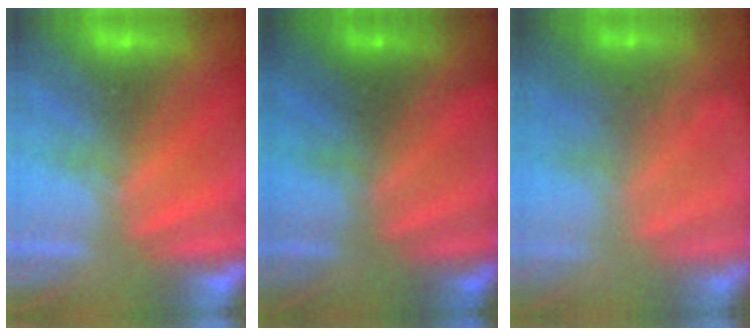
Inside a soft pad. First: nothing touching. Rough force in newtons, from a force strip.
{"total": 2.1}
{"total": 9.0}